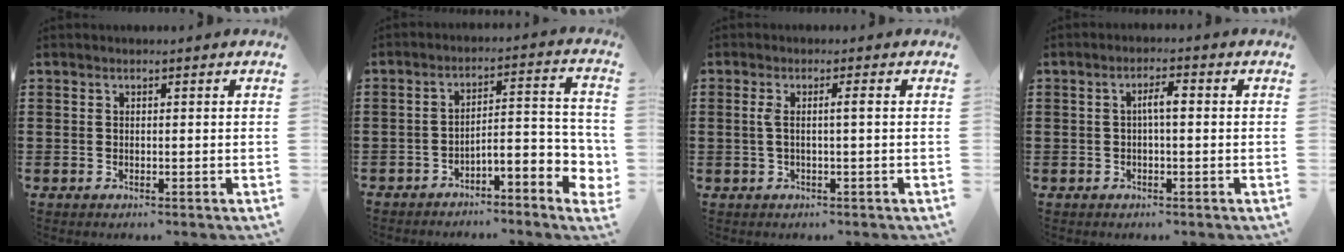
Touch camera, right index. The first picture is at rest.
{"total": 4.1, "force": [-3.6, 0.6, 1.8], "torque": [-0.034, -0.010, -0.076]}
{"total": 2.4, "force": [0.0, -0.1, 2.4], "torque": [-0.046, -0.002, -0.004]}
{"total": 2.8, "force": [-0.1, 0.6, 2.7], "torque": [-0.051, 0.005, -0.005]}